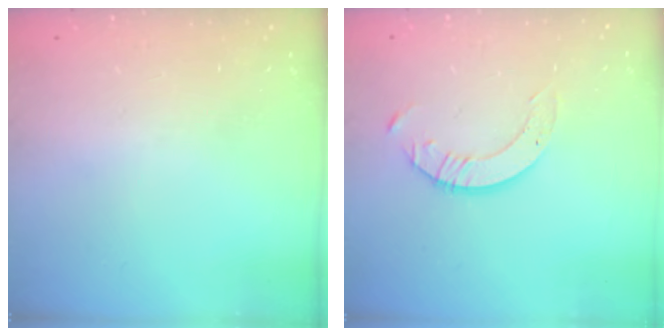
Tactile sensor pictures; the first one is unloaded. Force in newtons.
{"total": 3.4, "press": 3.4, "slide": 0.3}